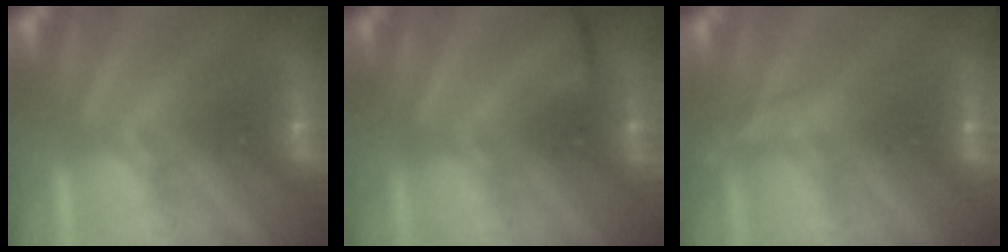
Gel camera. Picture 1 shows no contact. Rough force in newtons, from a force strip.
{"total": 1.8}
{"total": 2.6}